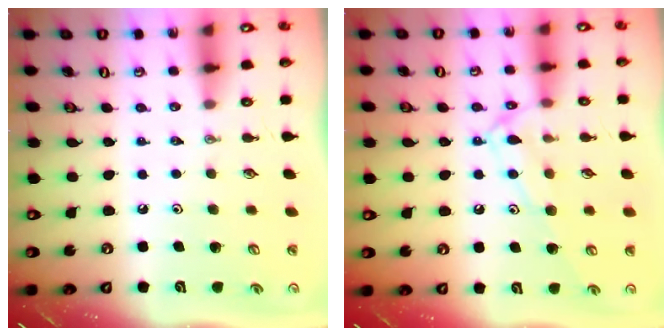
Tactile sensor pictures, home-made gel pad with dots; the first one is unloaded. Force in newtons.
{"total": 13.8, "press": 13.8, "slide": 0.9}